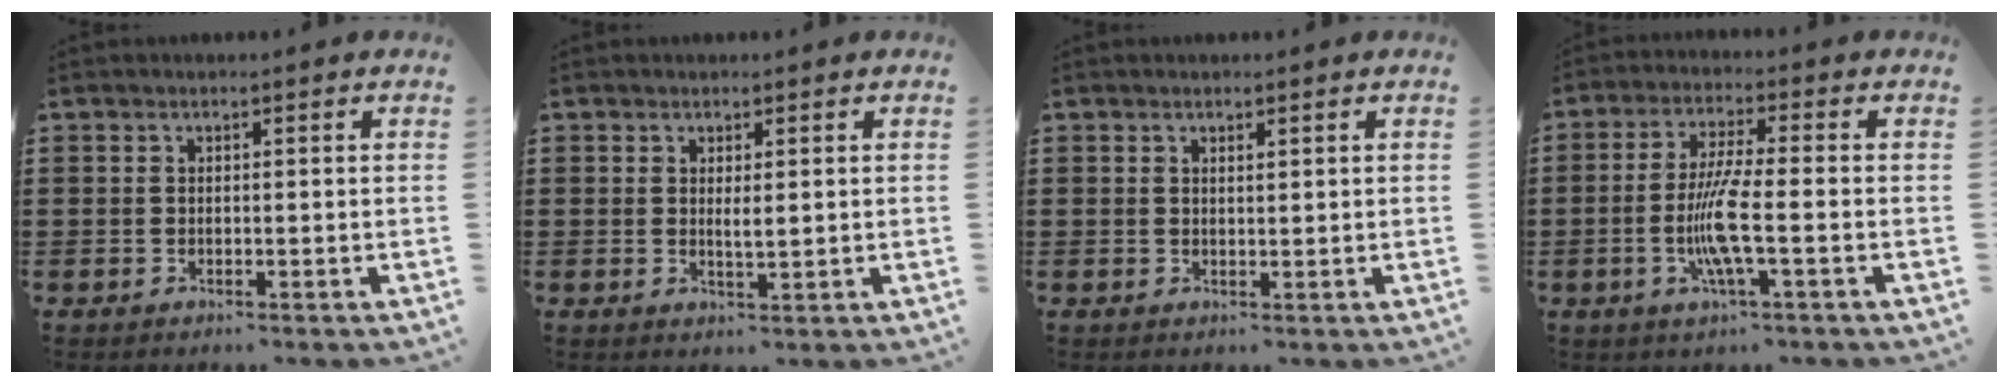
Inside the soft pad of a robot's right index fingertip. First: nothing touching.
{"total": 1.6, "force": [0.4, 0.3, 1.5], "torque": [-0.030, 0.002, 0.006]}
{"total": 0.7, "force": [0.6, 0.1, 0.4], "torque": [-0.008, 0.000, 0.012]}
{"total": 7.9, "force": [-1.9, 0.6, 7.6], "torque": [-0.164, -0.020, -0.045]}